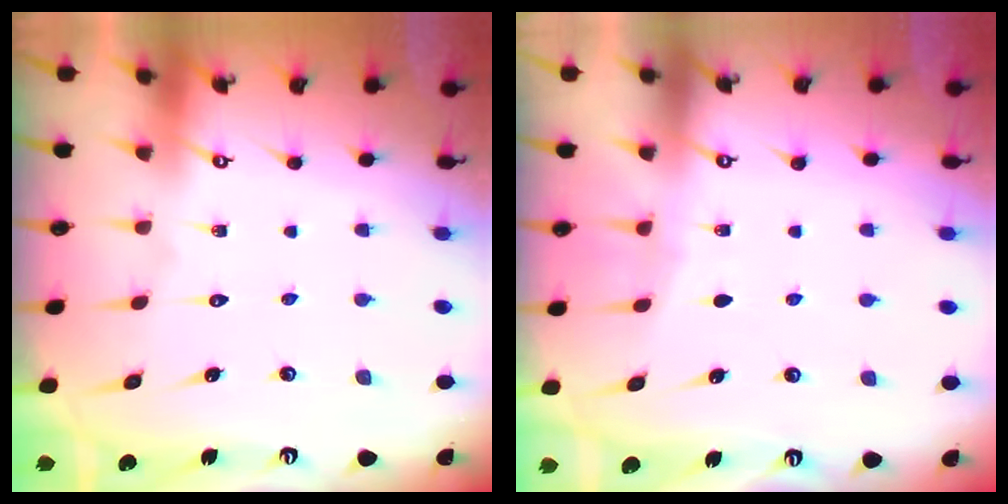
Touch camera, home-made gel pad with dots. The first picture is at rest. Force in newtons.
{"total": 4.3, "press": 4.3, "slide": 0.4}